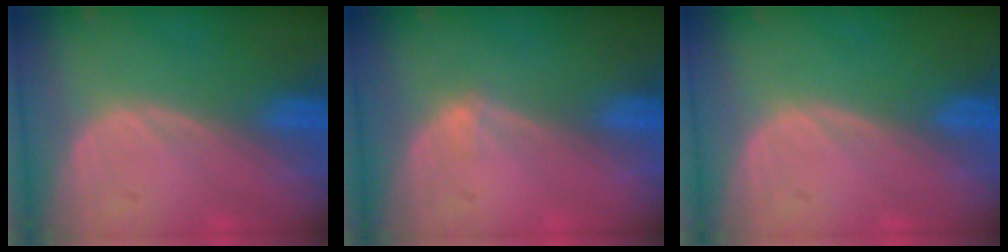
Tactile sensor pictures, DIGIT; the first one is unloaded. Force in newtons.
{"total": 0.8, "press": 0.6, "slide": 0.5}
{"total": 0.0}